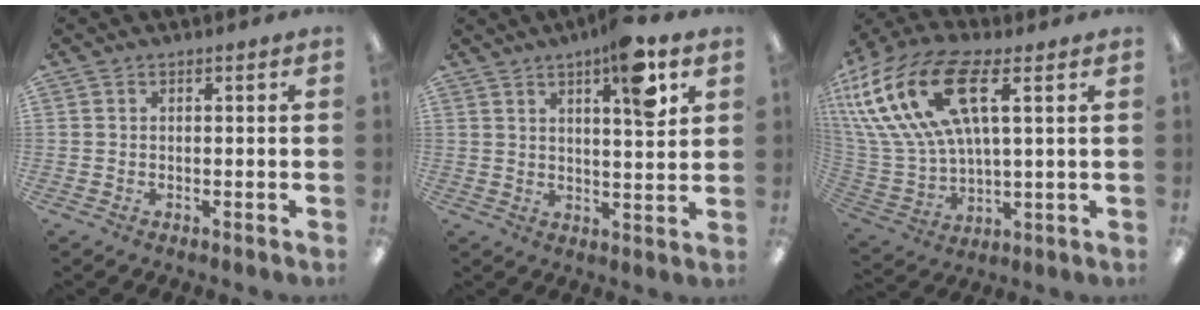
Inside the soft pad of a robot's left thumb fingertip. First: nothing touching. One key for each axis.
{"total": 10.7, "fx": 5.8, "fy": 2.5, "fz": 8.6, "tx": -0.120, "ty": -0.029, "tz": 0.089}
{"total": 22.2, "fx": 9.6, "fy": 11.0, "fz": 16.8, "tx": -0.372, "ty": -0.026, "tz": 0.168}